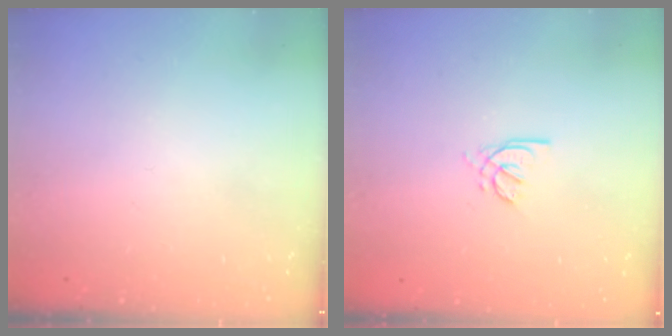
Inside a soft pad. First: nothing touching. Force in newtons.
{"total": 2.4, "press": 2.4, "slide": 0.6}